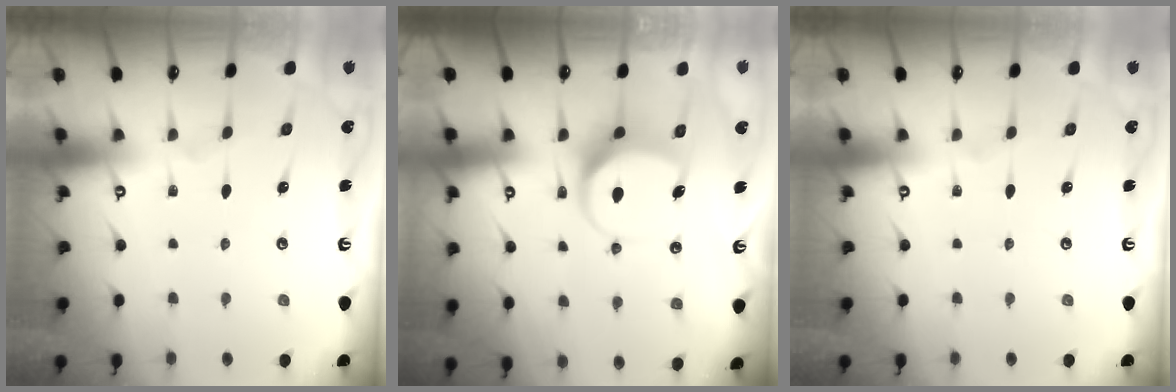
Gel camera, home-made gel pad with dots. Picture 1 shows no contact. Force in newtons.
{"total": 7.6, "press": 7.5, "slide": 1.2}
{"total": 0.0}